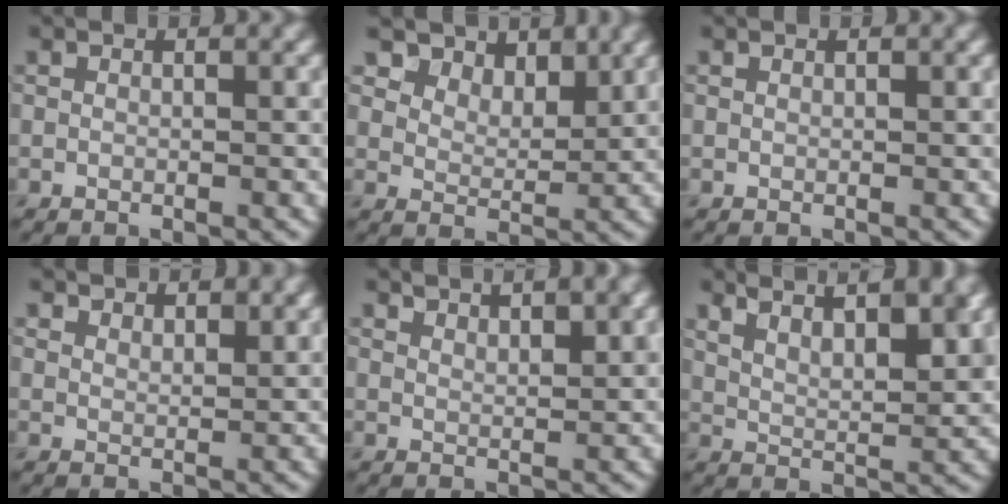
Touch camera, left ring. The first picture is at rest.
{"total": 6.9, "force": [5.2, 3.7, 2.5], "torque": [-0.066, -0.017, 0.099]}
{"total": 0.0}
{"total": 3.4, "force": [3.1, 1.0, 0.9], "torque": [-0.016, -0.008, 0.057]}
{"total": 2.6, "force": [2.3, 0.5, 1.2], "torque": [-0.007, 0.003, 0.037]}
{"total": 7.7, "force": [5.6, 2.3, 4.7], "torque": [-0.051, 0.021, 0.064]}